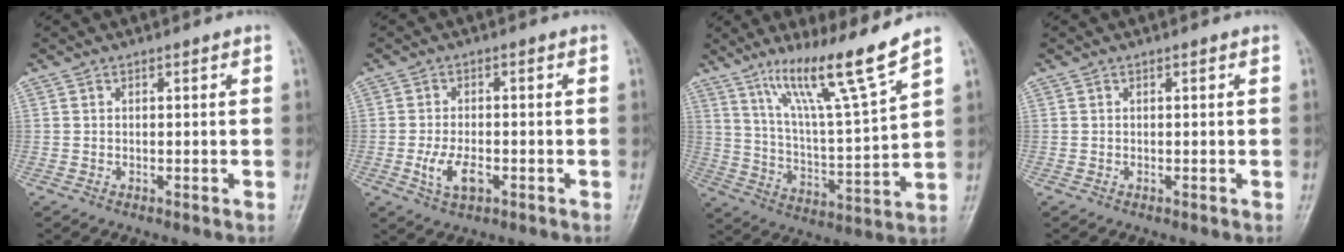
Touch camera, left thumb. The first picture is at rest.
{"total": 5.3, "force": [-1.8, 2.7, 4.2], "torque": [-0.084, 0.005, -0.030]}
{"total": 14.6, "force": [10.1, -0.3, 10.4], "torque": [-0.176, -0.064, 0.182]}
{"total": 0.0}